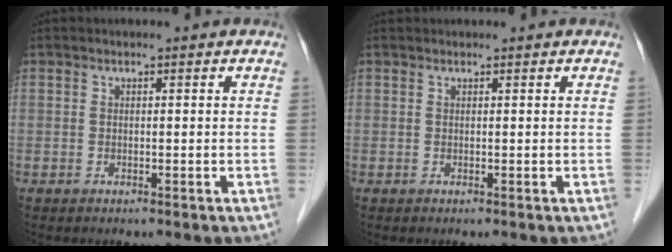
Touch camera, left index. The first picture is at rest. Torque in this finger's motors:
{"motor_torque": [-0.34, -0.36, 0.01, 0.00]}